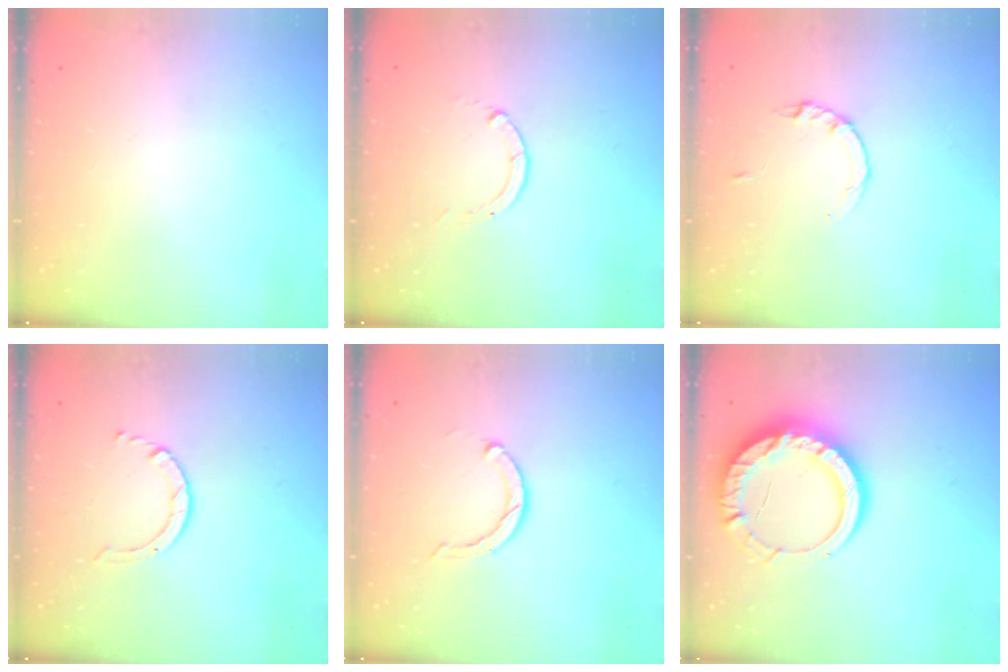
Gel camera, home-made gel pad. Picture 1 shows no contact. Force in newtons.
{"total": 0.0}
{"total": 2.2, "press": 2.1, "slide": 0.3}
{"total": 2.5, "press": 2.4, "slide": 0.3}
{"total": 4.1, "press": 4.1, "slide": 0.4}
{"total": 13.6, "press": 13.6, "slide": 1.2}